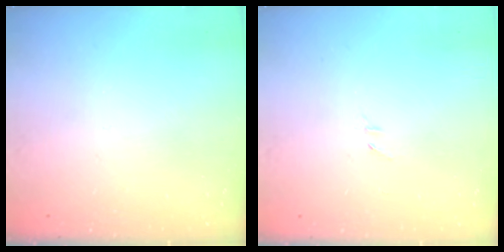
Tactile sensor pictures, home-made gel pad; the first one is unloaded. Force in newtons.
{"total": 4.5, "press": 3.7, "slide": 2.5}